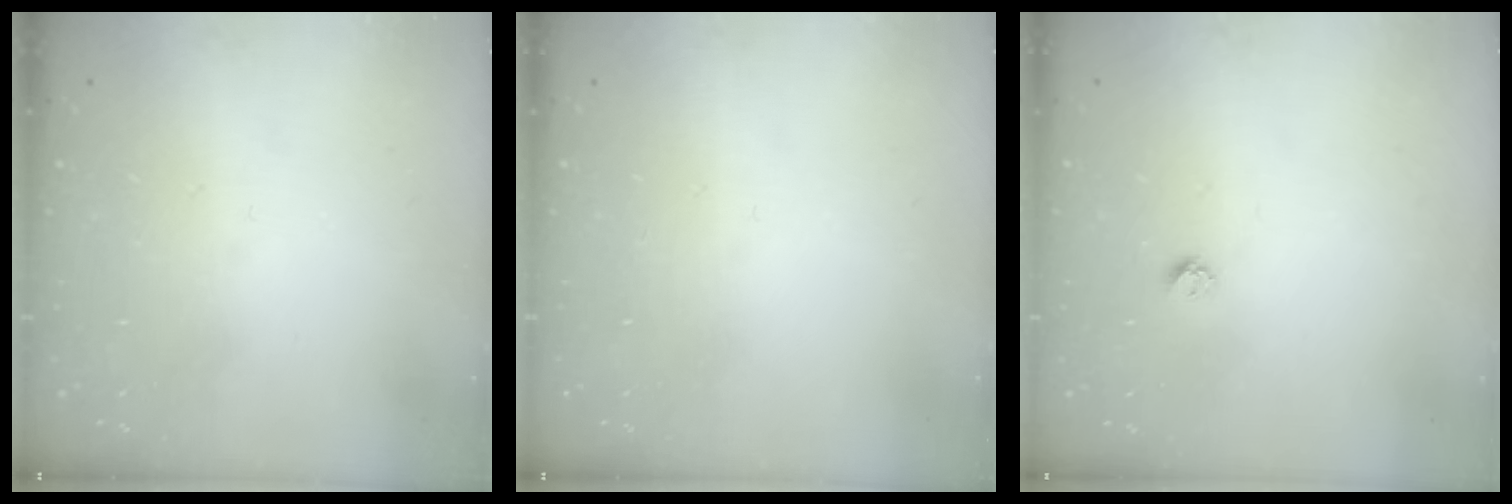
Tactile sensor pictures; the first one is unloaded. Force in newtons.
{"total": 0.0}
{"total": 4.1, "press": 4.1, "slide": 0.5}